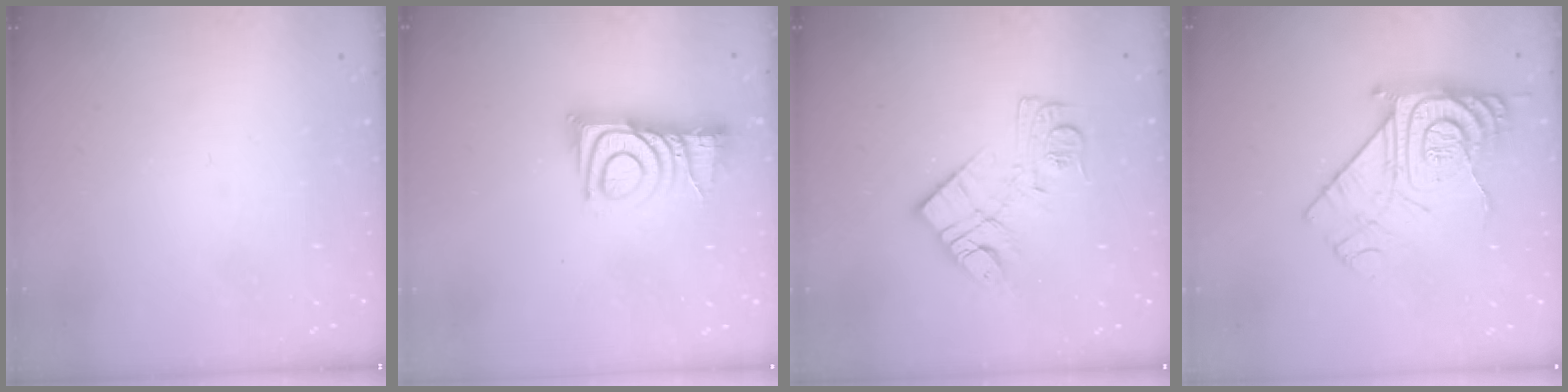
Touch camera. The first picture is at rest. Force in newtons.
{"total": 11.4, "press": 11.4, "slide": 0.6}
{"total": 11.8, "press": 11.8, "slide": 0.7}
{"total": 14.8, "press": 14.7, "slide": 1.3}